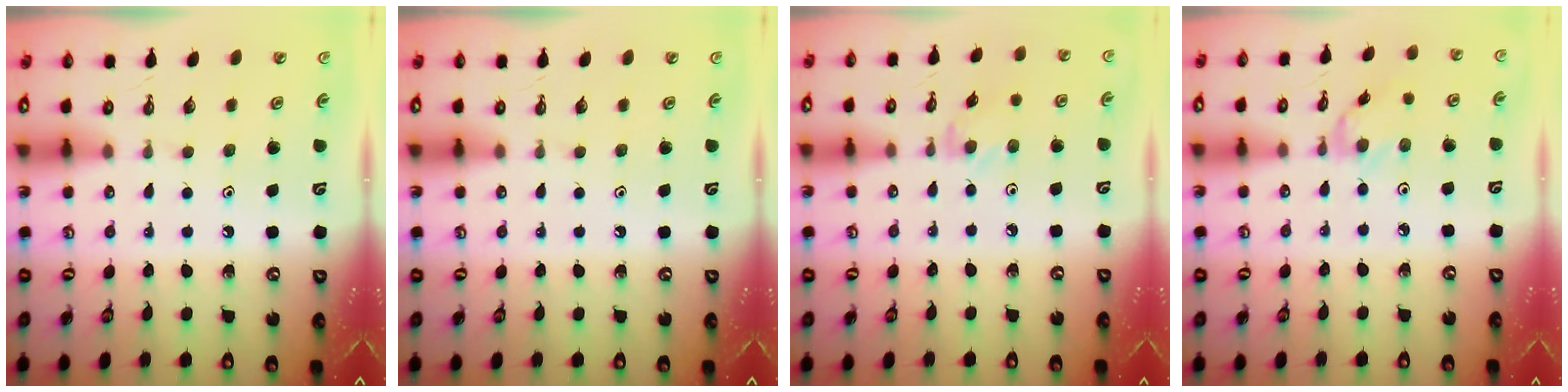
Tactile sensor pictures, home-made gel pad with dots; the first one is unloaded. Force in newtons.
{"total": 0.0}
{"total": 3.6, "press": 3.5, "slide": 0.5}
{"total": 0.9, "press": 0.8, "slide": 0.3}